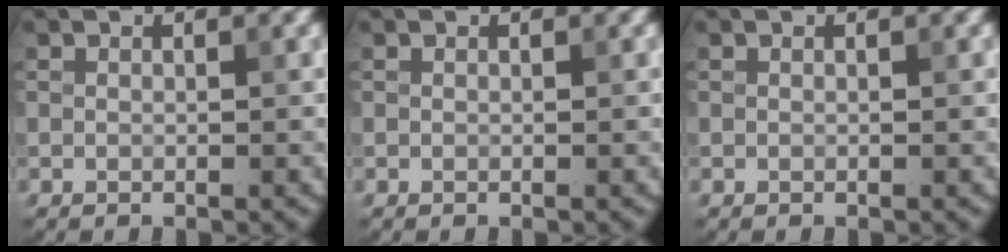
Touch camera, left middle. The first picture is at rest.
{"total": 0.0}
{"total": 0.0}